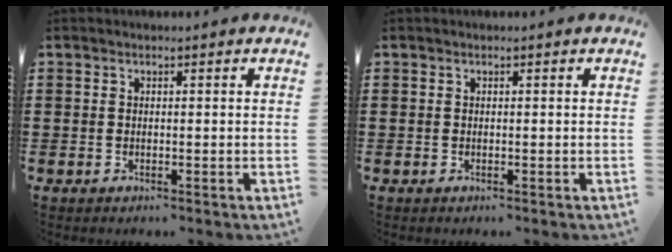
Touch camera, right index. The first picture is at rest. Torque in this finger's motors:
{"motor_torque": [1.07, 1.07, 0.00, 0.00]}